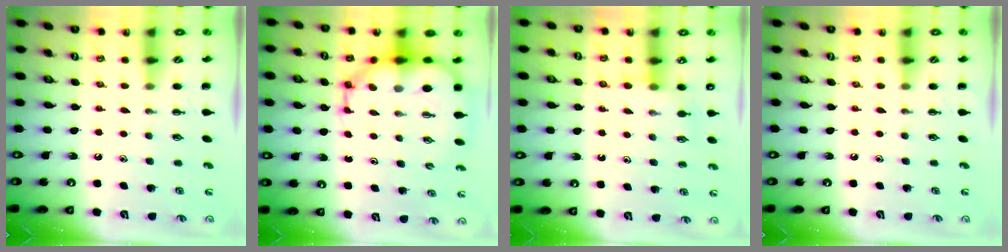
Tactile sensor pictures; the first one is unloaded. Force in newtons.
{"total": 12.2, "press": 11.7, "slide": 3.5}
{"total": 7.2, "press": 7.2, "slide": 0.4}
{"total": 0.0}